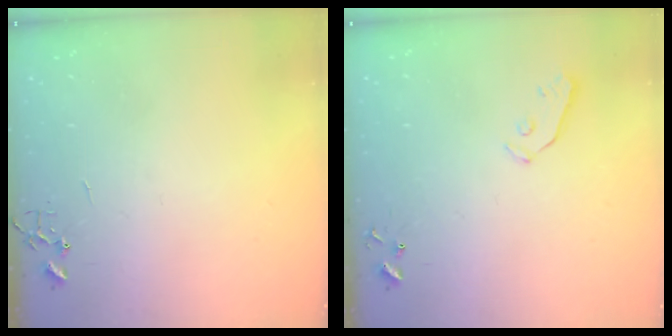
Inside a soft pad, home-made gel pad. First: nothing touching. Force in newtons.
{"total": 3.3, "press": 3.2, "slide": 0.5}